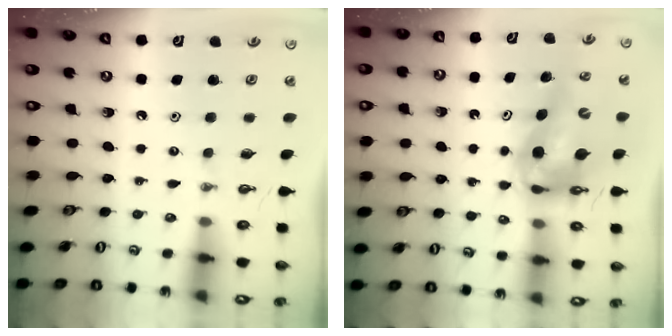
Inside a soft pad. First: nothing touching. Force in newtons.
{"total": 10.2, "press": 10.2, "slide": 1.1}